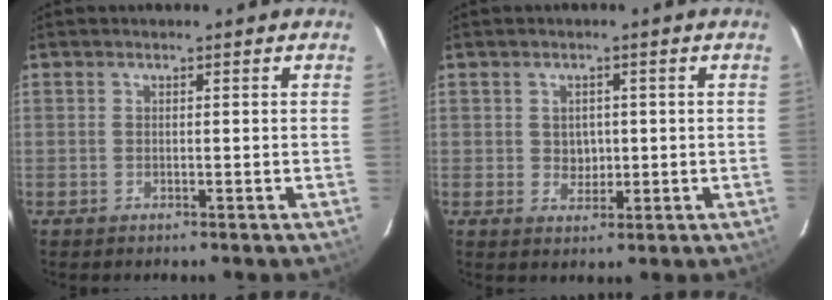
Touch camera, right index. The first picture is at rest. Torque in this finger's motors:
{"motor_torque": [-0.05, 0.05, 0.00, 0.00]}